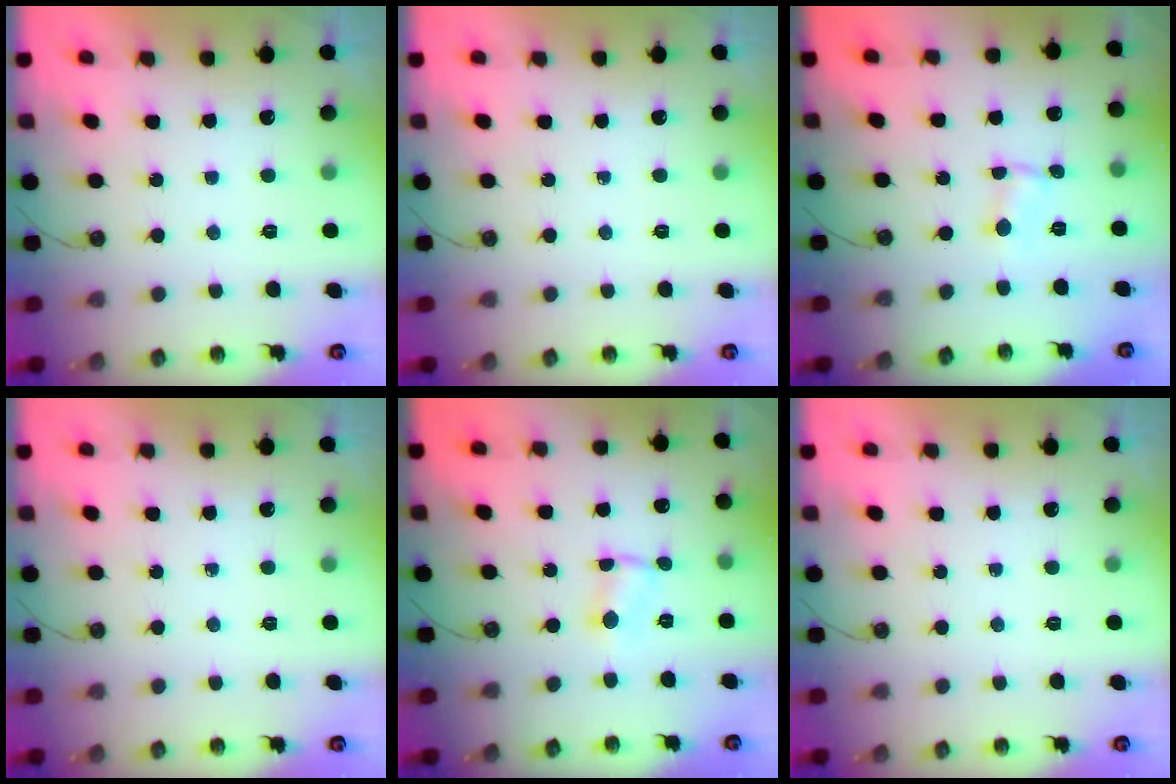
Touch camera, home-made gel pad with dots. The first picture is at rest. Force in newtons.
{"total": 0.0}
{"total": 0.6, "press": 0.6, "slide": 0.1}
{"total": 0.0}
{"total": 1.6, "press": 1.6, "slide": 0.3}
{"total": 0.0}